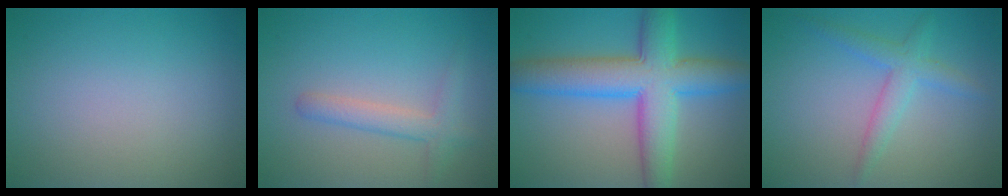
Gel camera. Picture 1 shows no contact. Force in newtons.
{"total": 1.8, "press": 1.8, "slide": 0.2}
{"total": 8.9, "press": 8.9, "slide": 0.1}
{"total": 2.6, "press": 2.6, "slide": 0.1}